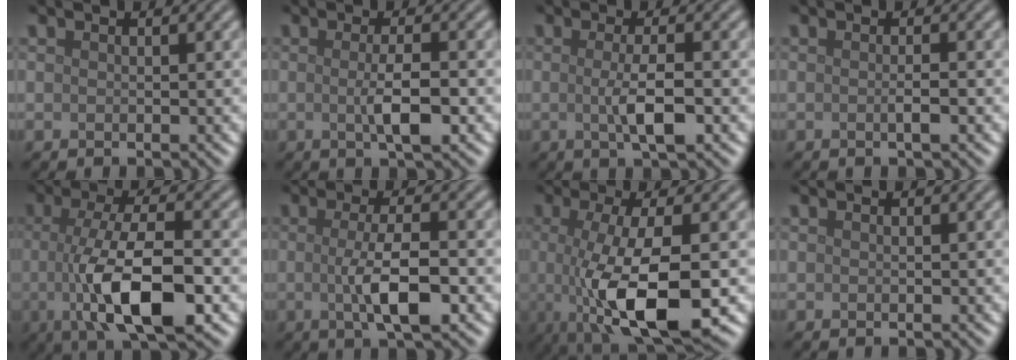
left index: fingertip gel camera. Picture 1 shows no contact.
{"total": 3.2, "force": [-0.3, 0.6, 3.1], "torque": [-0.056, -0.003, -0.005]}
{"total": 3.4, "force": [-0.3, 0.7, 3.3], "torque": [-0.060, -0.005, -0.005]}
{"total": 1.1, "force": [-0.2, 0.1, 1.1], "torque": [-0.018, 0.001, -0.005]}
{"total": 9.6, "force": [-1.7, 2.9, 9.0], "torque": [-0.150, -0.005, -0.028]}
{"total": 5.0, "force": [-0.6, 1.2, 4.8], "torque": [-0.086, -0.005, -0.012]}
{"total": 9.5, "force": [-1.6, 2.8, 9.0], "torque": [-0.154, -0.016, -0.024]}
{"total": 0.0}